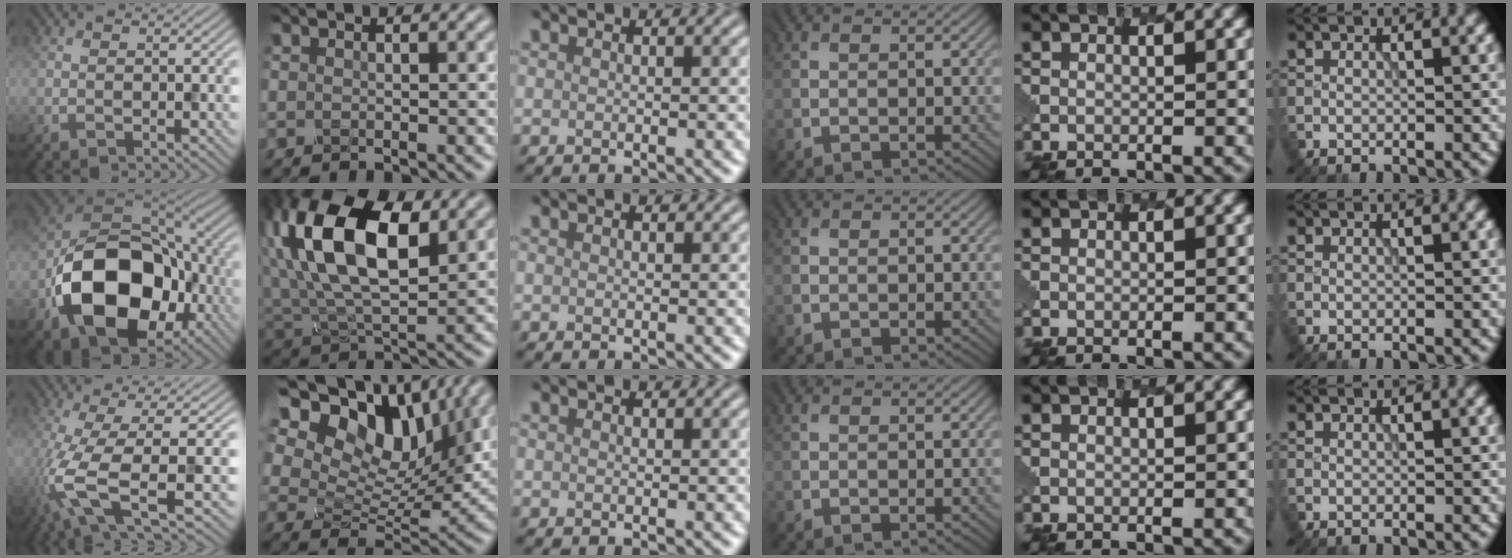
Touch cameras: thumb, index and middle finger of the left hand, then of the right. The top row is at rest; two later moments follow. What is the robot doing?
{"motion": "dispense", "object": "toothpaste"}